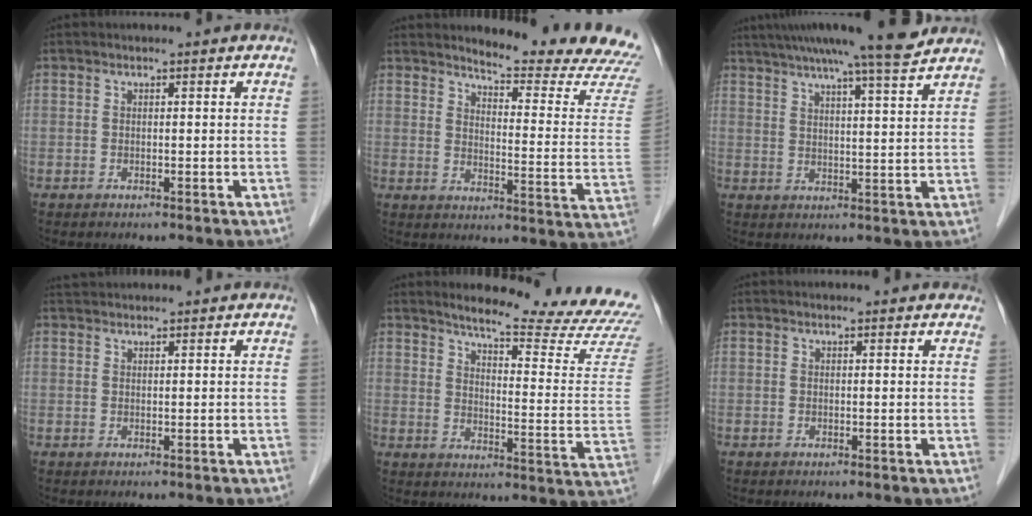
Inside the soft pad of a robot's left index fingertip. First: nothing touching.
{"total": 17.5, "force": [16.9, -0.3, 4.8], "torque": [-0.067, -0.127, 0.190]}
{"total": 14.3, "force": [12.3, -0.4, 7.3], "torque": [-0.123, 0.014, 0.168]}
{"total": 3.0, "force": [2.9, 0.3, 0.6], "torque": [-0.009, 0.033, 0.053]}
{"total": 20.5, "force": [19.2, 0.0, 7.1], "torque": [-0.102, -0.112, 0.227]}
{"total": 3.7, "force": [3.4, 1.2, 0.9], "torque": [-0.008, 0.016, 0.028]}